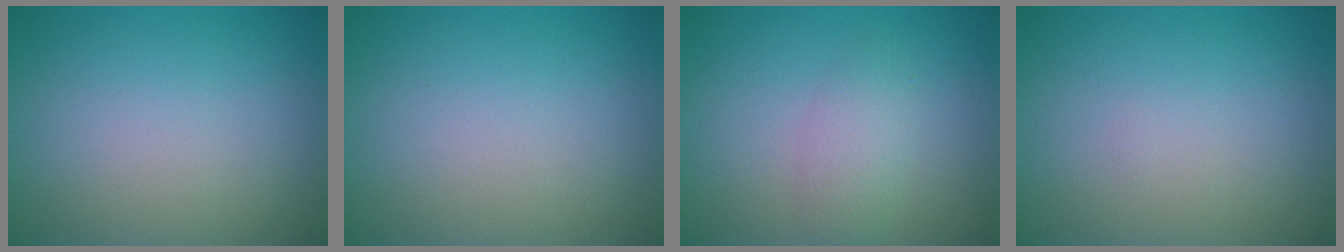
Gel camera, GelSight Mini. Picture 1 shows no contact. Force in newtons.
{"total": 0.0}
{"total": 2.2, "press": 2.2, "slide": 0.1}
{"total": 0.0}